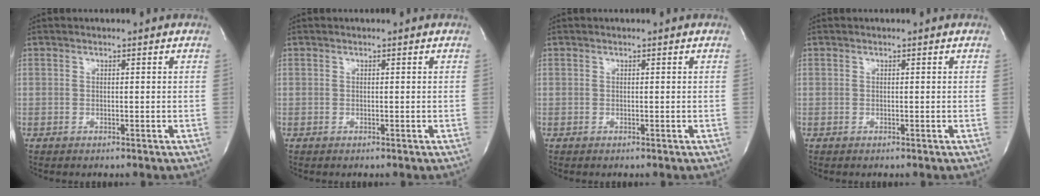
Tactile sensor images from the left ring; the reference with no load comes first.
{"total": 0.0}
{"total": 0.0}
{"total": 0.0}